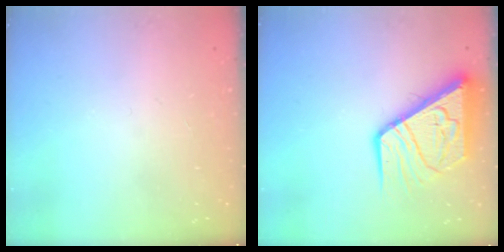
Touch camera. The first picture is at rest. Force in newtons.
{"total": 12.0, "press": 11.9, "slide": 1.4}